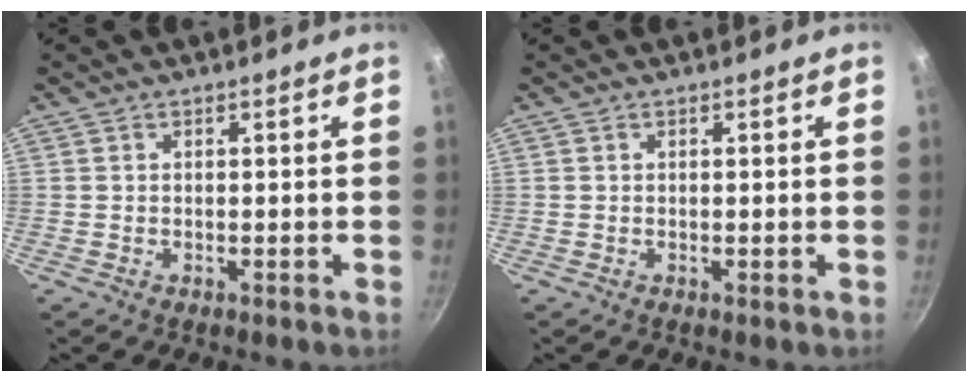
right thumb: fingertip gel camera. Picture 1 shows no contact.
{"total": 0.0}